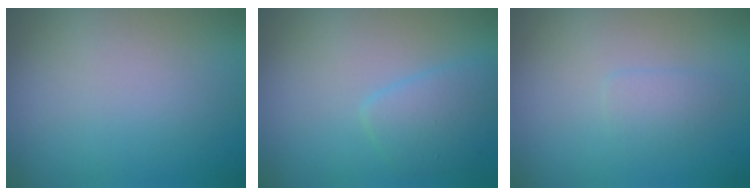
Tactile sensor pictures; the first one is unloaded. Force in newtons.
{"total": 2.7, "press": 2.7, "slide": 0.1}
{"total": 1.2, "press": 1.2, "slide": 0.1}